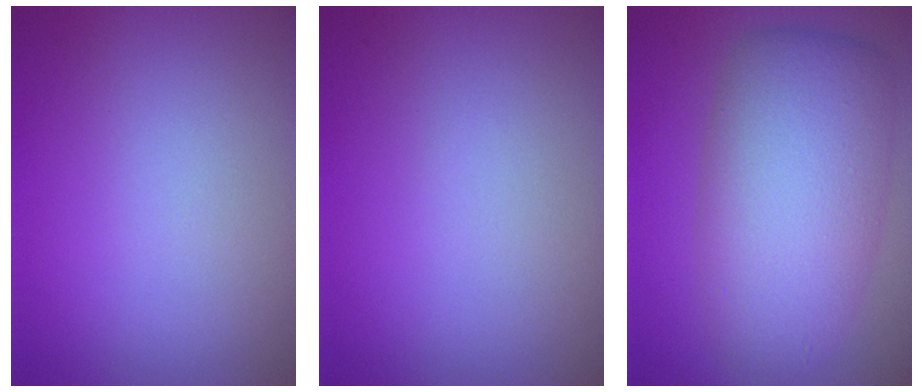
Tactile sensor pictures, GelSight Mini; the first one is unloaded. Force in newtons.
{"total": 0.0}
{"total": 8.7, "press": 8.7, "slide": 0.4}